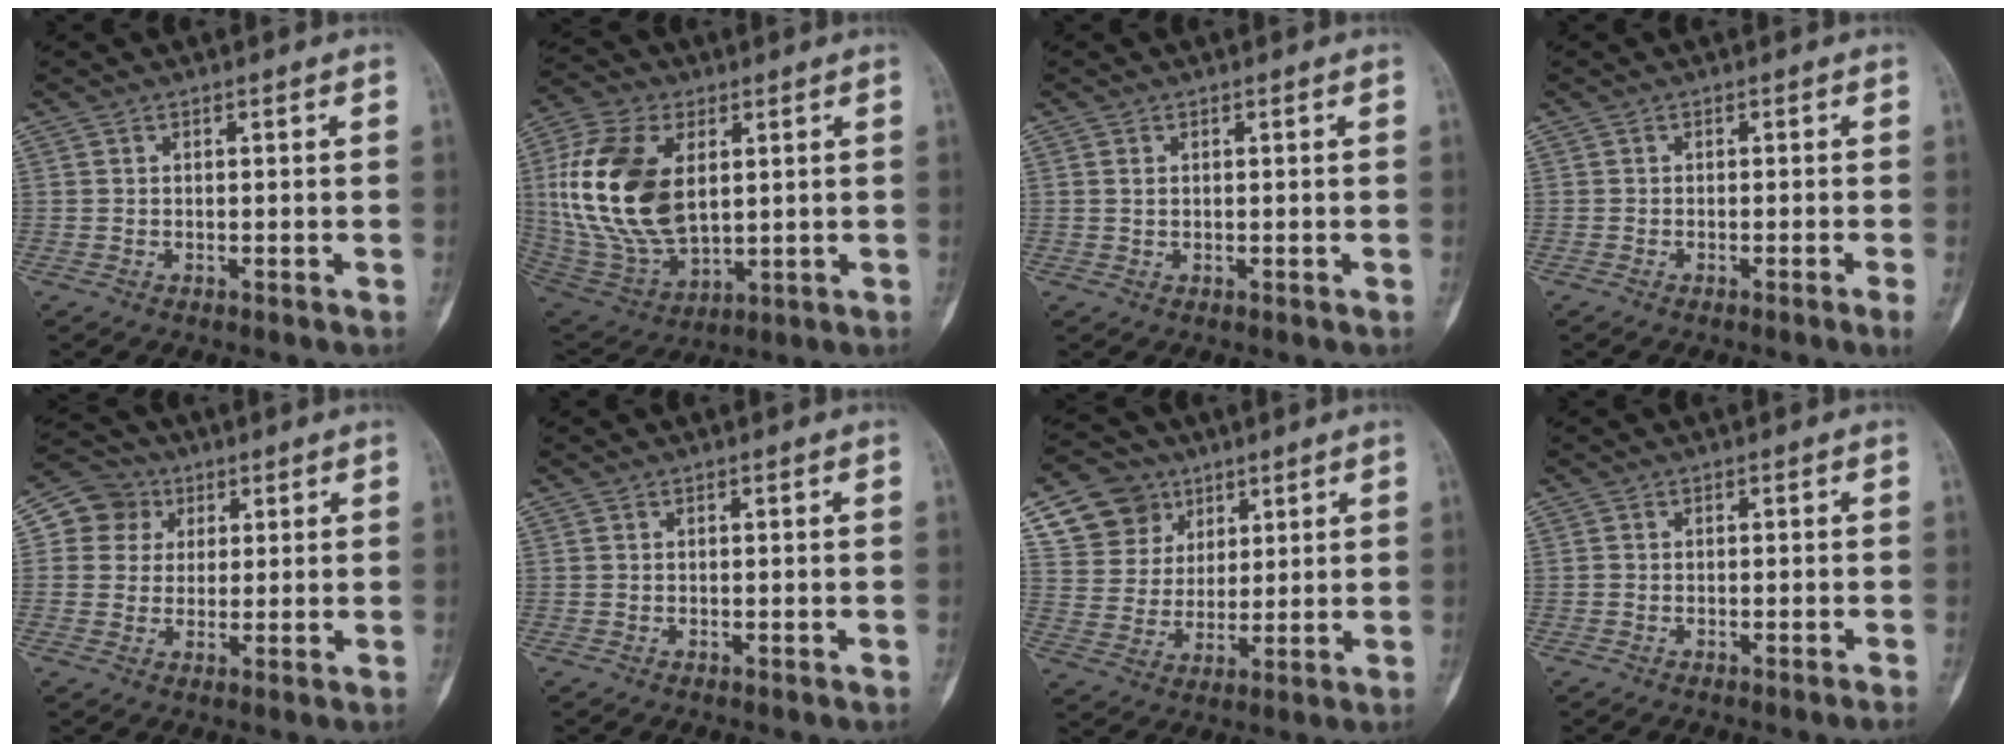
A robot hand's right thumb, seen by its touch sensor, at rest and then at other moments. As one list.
[{"total": 21.3, "force": [3.6, 12.6, 16.8], "torque": [-0.339, -0.016, 0.075]}, {"total": 0.9, "force": [0.2, 0.5, 0.7], "torque": [-0.014, 0.001, 0.008]}, {"total": 1.6, "force": [-0.8, -0.4, 1.3], "torque": [-0.029, -0.003, -0.015]}, {"total": 7.4, "force": [2.2, 7.0, 1.3], "torque": [0.010, 0.004, 0.031]}, {"total": 0.0}, {"total": 11.5, "force": [6.0, 9.4, 2.8], "torque": [-0.017, -0.022, 0.117]}, {"total": 0.9, "force": [-0.7, -0.2, 0.5], "torque": [-0.017, 0.007, -0.009]}]